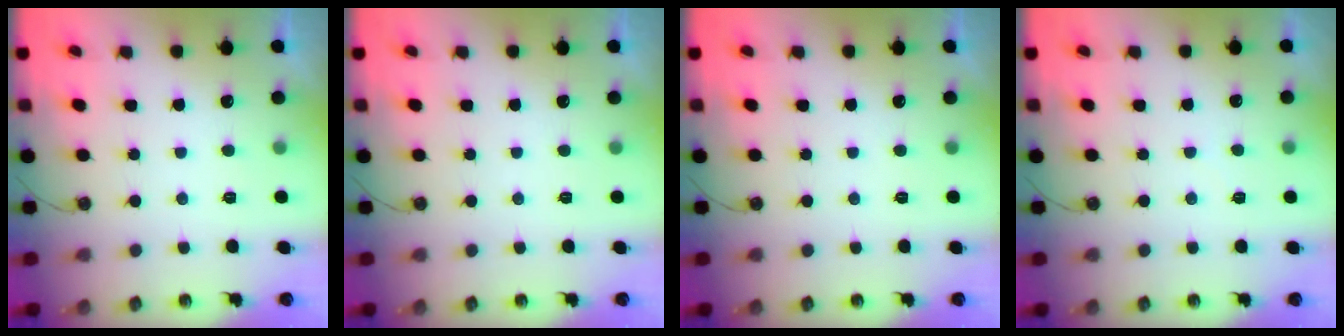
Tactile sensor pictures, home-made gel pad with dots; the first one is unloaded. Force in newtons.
{"total": 0.0}
{"total": 0.0}
{"total": 1.9, "press": 1.9, "slide": 0.3}